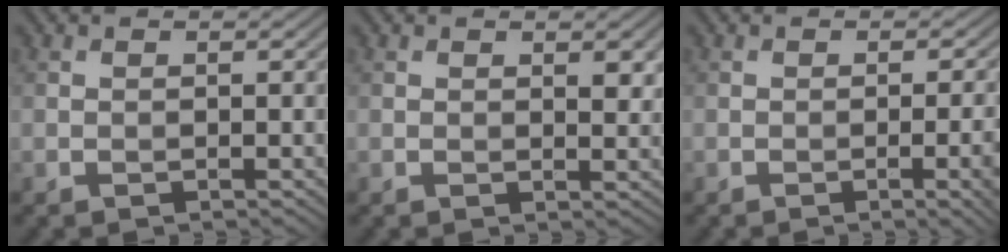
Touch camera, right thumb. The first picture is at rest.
{"total": 2.0, "force": [0.8, 0.9, 1.6], "torque": [-0.023, -0.006, 0.017]}
{"total": 4.5, "force": [-1.1, 1.0, 4.2], "torque": [-0.057, 0.002, -0.014]}